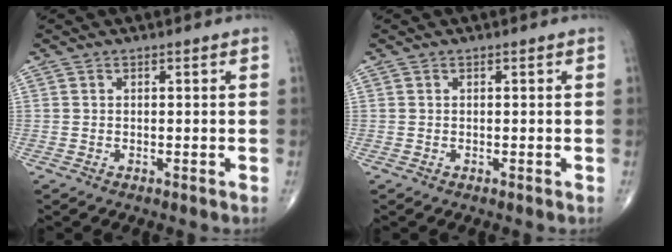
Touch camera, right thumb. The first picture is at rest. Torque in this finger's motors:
{"motor_torque": [-0.02, 0.03, -0.02, 0.01, 0.00]}